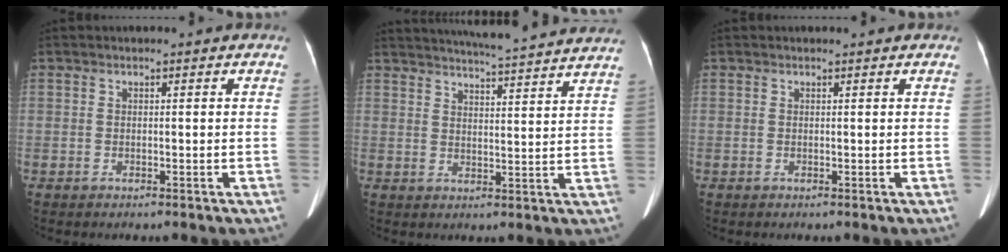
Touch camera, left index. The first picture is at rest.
{"total": 19.6, "force": [18.3, 0.0, 7.0], "torque": [-0.112, -0.014, 0.230]}
{"total": 0.6, "force": [0.6, 0.2, 0.1], "torque": [-0.009, 0.005, 0.008]}